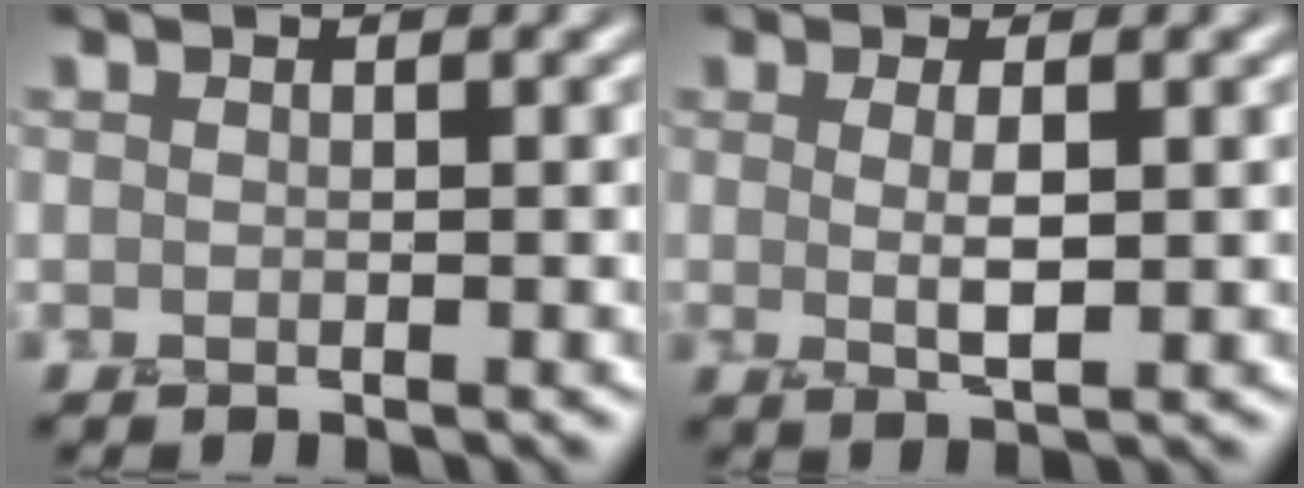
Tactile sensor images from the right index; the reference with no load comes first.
{"total": 2.3, "force": [0.4, 0.4, 2.2], "torque": [-0.043, 0.000, 0.012]}